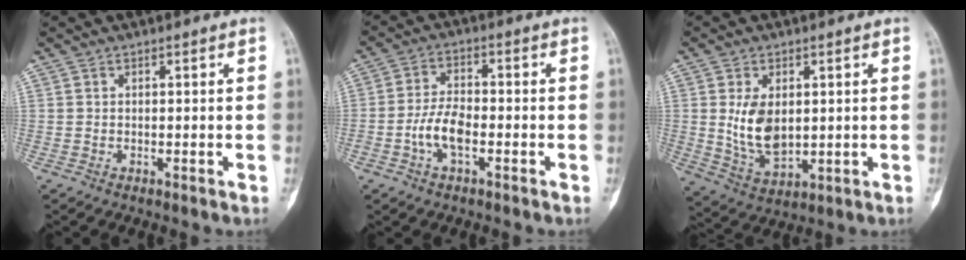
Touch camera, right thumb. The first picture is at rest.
{"total": 6.4, "force": [-2.2, 3.2, 5.1], "torque": [-0.100, 0.020, -0.045]}
{"total": 9.2, "force": [1.2, 5.7, 7.1], "torque": [-0.114, -0.015, 0.039]}